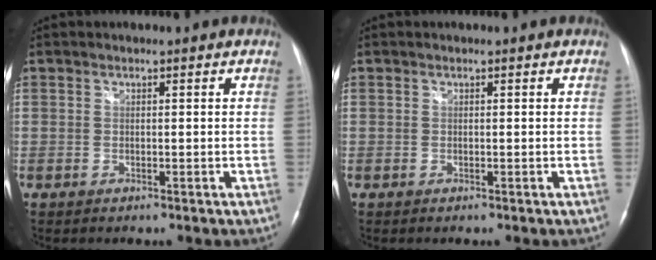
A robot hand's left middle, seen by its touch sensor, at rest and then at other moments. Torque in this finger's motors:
{"motor_torque": [0.14, -0.05, -0.09, 0.01]}